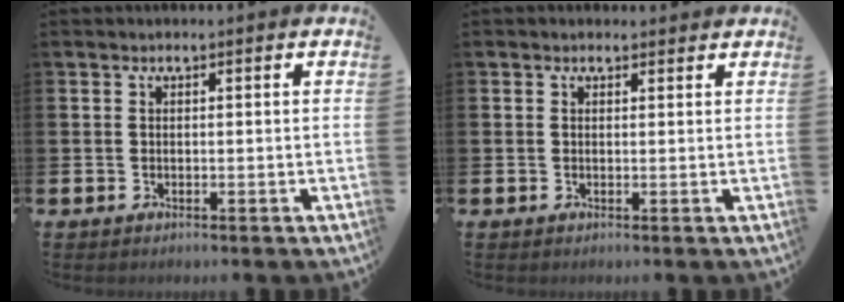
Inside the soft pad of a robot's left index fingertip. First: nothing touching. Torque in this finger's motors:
{"motor_torque": [0.95, -1.19, 0.22, 0.00]}